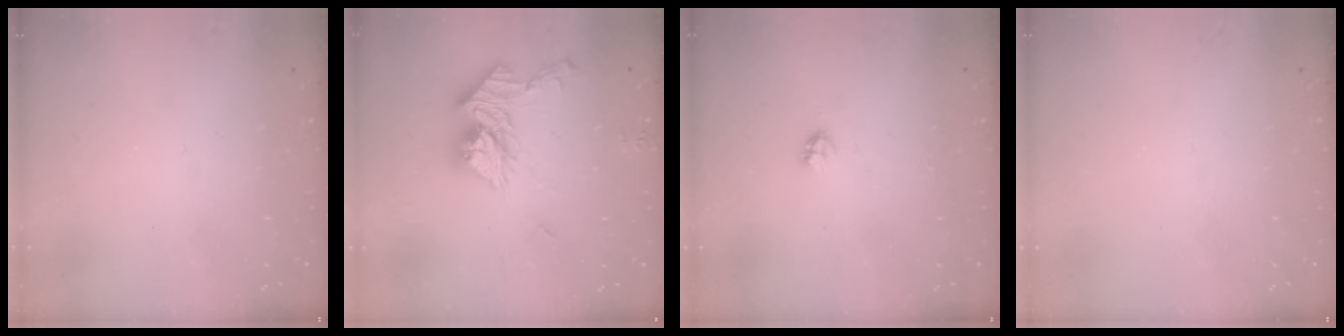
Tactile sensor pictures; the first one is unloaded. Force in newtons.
{"total": 14.2, "press": 14.2, "slide": 1.3}
{"total": 2.2, "press": 2.2, "slide": 0.2}
{"total": 0.6, "press": 0.3, "slide": 0.5}